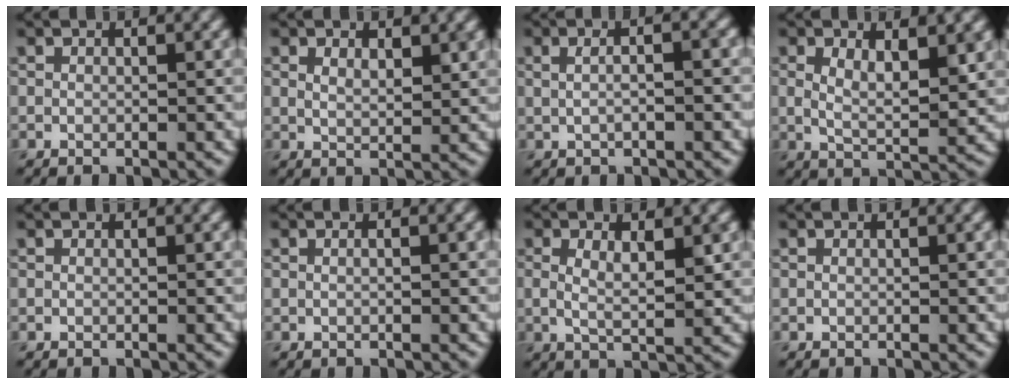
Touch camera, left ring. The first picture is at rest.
{"total": 2.1, "force": [1.1, 0.9, 1.5], "torque": [-0.026, -0.005, 0.023]}
{"total": 5.2, "force": [1.5, 2.5, 4.2], "torque": [-0.041, 0.034, -0.007]}
{"total": 4.0, "force": [1.5, 1.5, 3.4], "torque": [-0.066, -0.006, 0.028]}
{"total": 0.0}
{"total": 1.4, "force": [0.6, 0.7, 1.1], "torque": [-0.004, 0.002, -0.009]}
{"total": 3.2, "force": [0.9, 1.0, 2.9], "torque": [-0.051, -0.003, 0.015]}
{"total": 0.0}